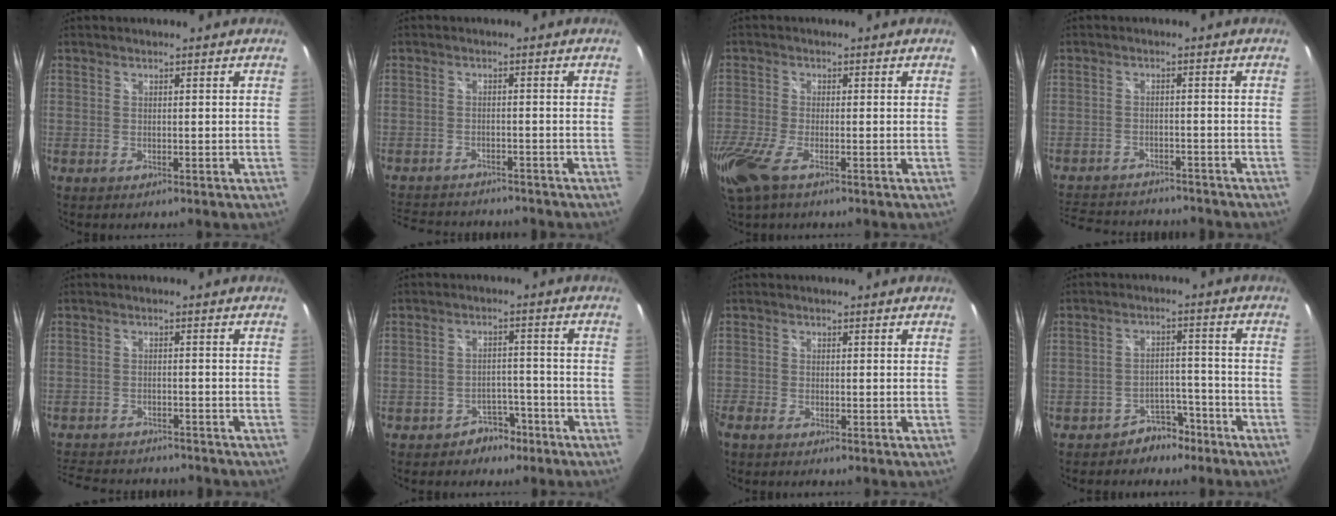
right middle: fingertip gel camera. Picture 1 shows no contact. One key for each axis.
{"total": 11.3, "fx": -10.1, "fy": 3.5, "fz": 3.7, "tx": -0.095, "ty": -0.007, "tz": -0.154}
{"total": 10.8, "fx": -6.4, "fy": 3.7, "fz": 7.9, "tx": -0.190, "ty": -0.043, "tz": -0.126}
{"total": 14.7, "fx": -12.9, "fy": 4.8, "fz": 5.2, "tx": -0.126, "ty": 0.001, "tz": -0.188}
{"total": 12.7, "fx": -11.3, "fy": 4.0, "fz": 4.4, "tx": -0.112, "ty": -0.008, "tz": -0.171}
{"total": 5.3, "fx": -4.0, "fy": 3.3, "fz": 1.1, "tx": -0.022, "ty": 0.020, "tz": -0.054}
{"total": 1.9, "fx": -1.7, "fy": 0.4, "fz": 0.7, "tx": -0.021, "ty": -0.008, "tz": -0.036}
{"total": 6.1, "fx": -4.8, "fy": 3.5, "fz": 1.3, "tx": -0.026, "ty": 0.025, "tz": -0.068}